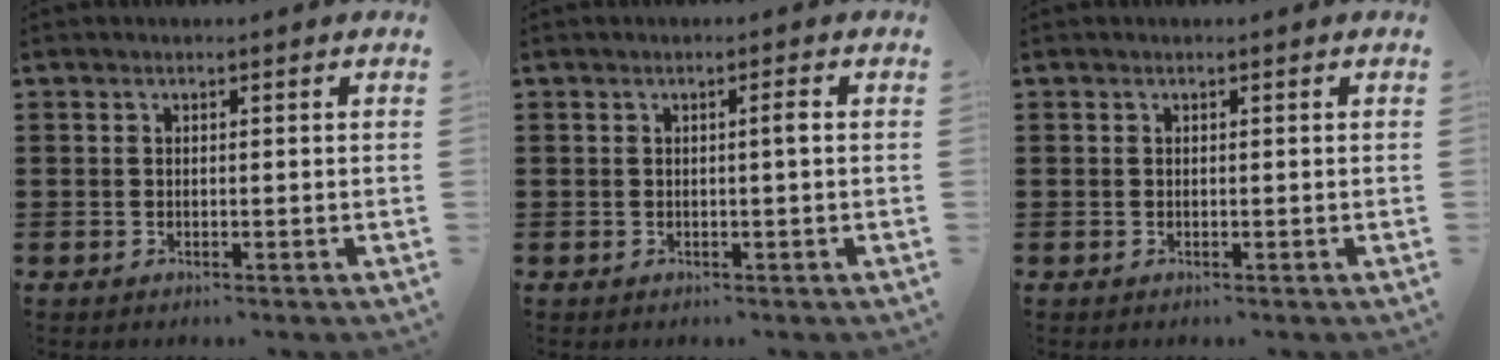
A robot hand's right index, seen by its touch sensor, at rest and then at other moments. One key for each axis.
{"total": 1.2, "fx": 0.0, "fy": -0.2, "fz": 1.2, "tx": -0.021, "ty": 0.000, "tz": -0.003}
{"total": 0.0}